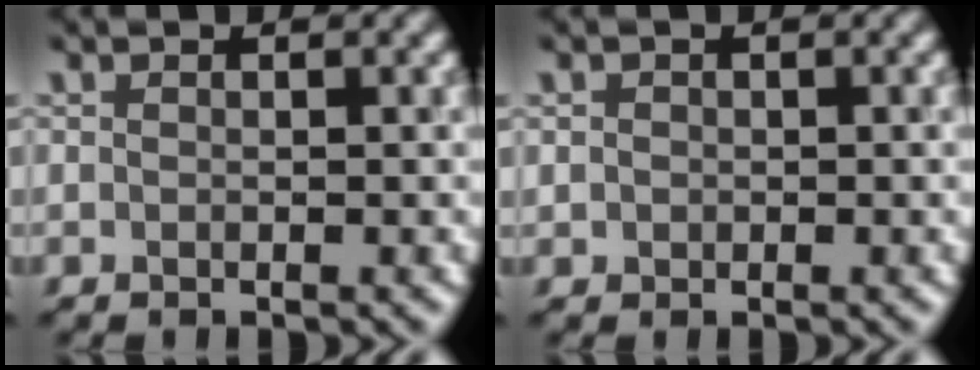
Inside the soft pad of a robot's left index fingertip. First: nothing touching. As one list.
[{"total": 0.7, "force": [0.1, 0.7, 0.2], "torque": [0.003, 0.001, 0.002]}]